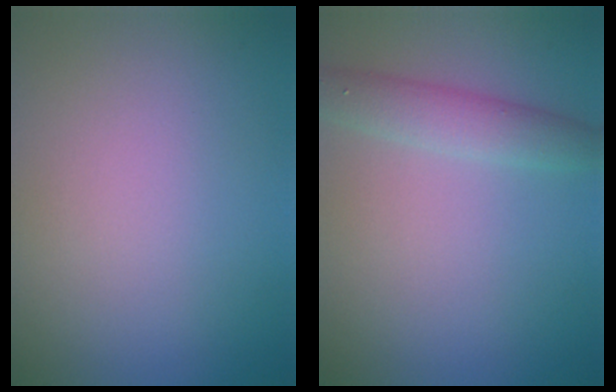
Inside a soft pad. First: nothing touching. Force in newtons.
{"total": 3.0, "press": 3.0, "slide": 0.1}